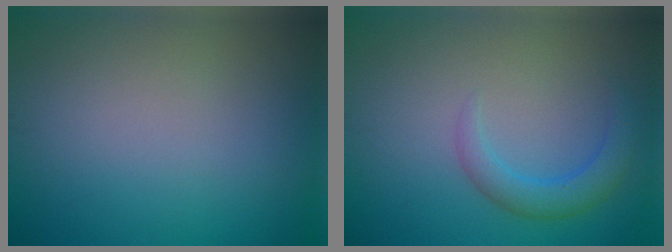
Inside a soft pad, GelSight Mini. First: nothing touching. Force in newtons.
{"total": 2.7, "press": 2.7, "slide": 0.2}